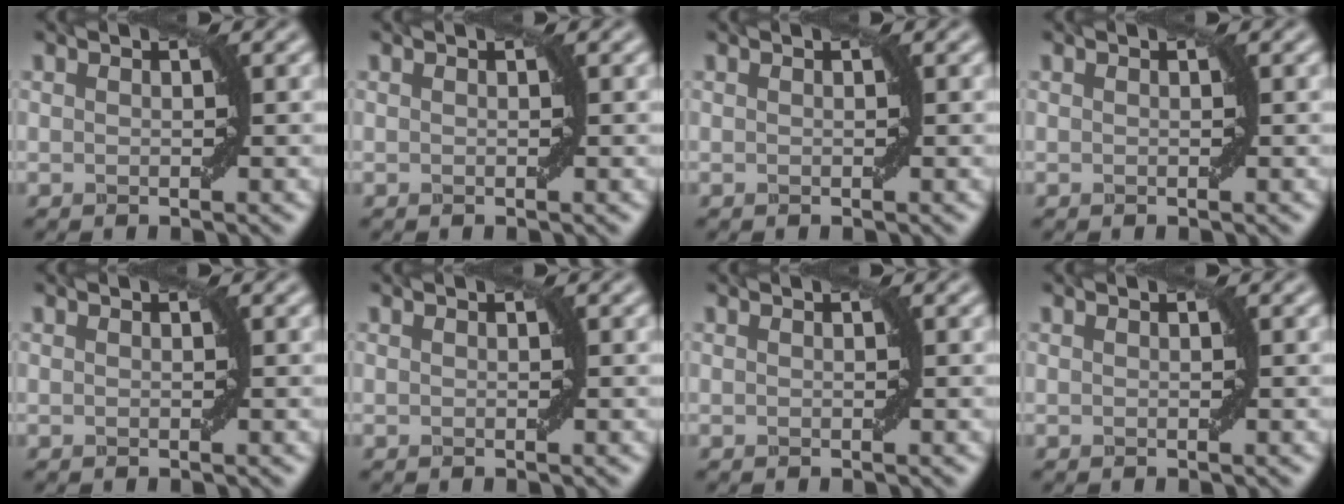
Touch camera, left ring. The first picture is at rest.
{"total": 0.0}
{"total": 0.0}
{"total": 0.0}
{"total": 0.0}
{"total": 0.0}
{"total": 0.0}
{"total": 0.0}